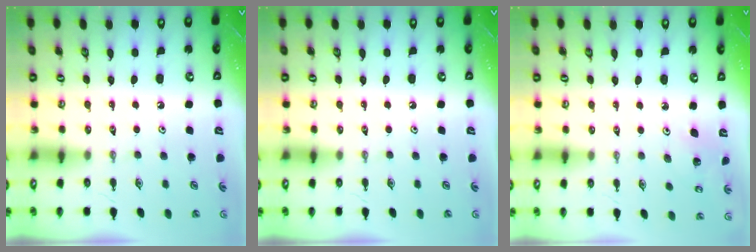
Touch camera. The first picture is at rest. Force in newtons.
{"total": 0.0}
{"total": 1.8, "press": 1.8, "slide": 0.1}